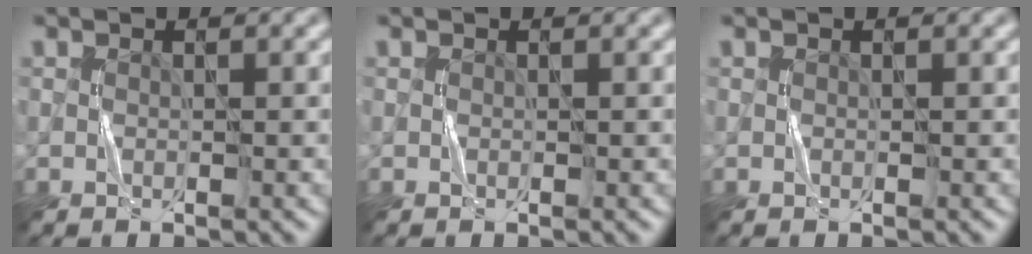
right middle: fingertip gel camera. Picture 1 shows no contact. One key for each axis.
{"total": 0.0}
{"total": 0.0}